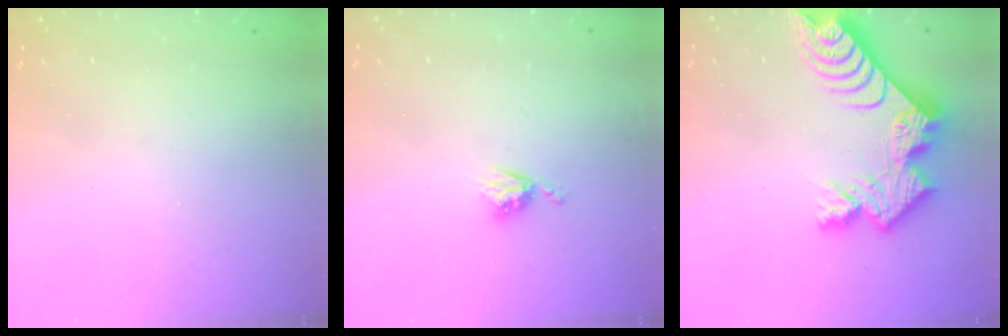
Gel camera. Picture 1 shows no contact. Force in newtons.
{"total": 3.6, "press": 3.6, "slide": 0.4}
{"total": 13.7, "press": 13.7, "slide": 1.1}